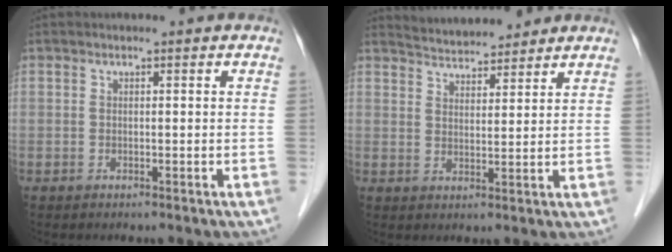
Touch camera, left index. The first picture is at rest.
{"total": 7.5, "force": [7.2, 1.4, 1.4], "torque": [-0.026, 0.020, 0.111]}